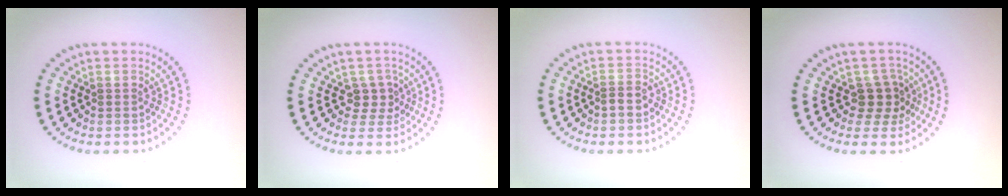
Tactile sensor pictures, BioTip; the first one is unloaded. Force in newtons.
{"total": 2.0, "press": 1.5, "slide": 1.3}
{"total": 1.5, "press": 1.1, "slide": 0.9}
{"total": 2.6, "press": 2.1, "slide": 1.6}